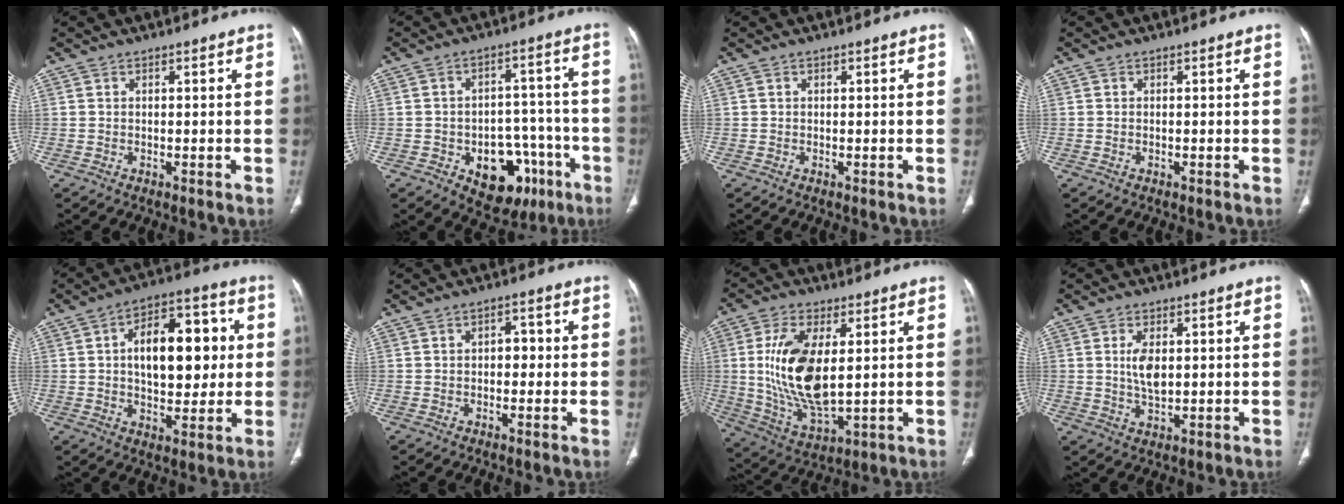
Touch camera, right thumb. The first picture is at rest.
{"total": 14.3, "force": [-6.3, 9.4, 8.7], "torque": [-0.075, 0.049, -0.074]}
{"total": 0.0}
{"total": 0.0}
{"total": 16.7, "force": [2.2, 9.3, 13.7], "torque": [-0.168, 0.019, 0.033]}
{"total": 1.4, "force": [0.1, 0.9, 1.1], "torque": [-0.016, 0.006, 0.000]}
{"total": 16.0, "force": [2.1, 7.5, 14.0], "torque": [-0.273, -0.021, 0.051]}
{"total": 5.1, "force": [0.9, 2.6, 4.3], "torque": [-0.081, -0.007, 0.021]}